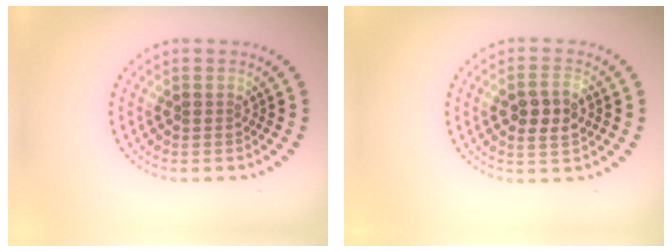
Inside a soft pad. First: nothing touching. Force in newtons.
{"total": 2.9, "press": 2.8, "slide": 0.3}